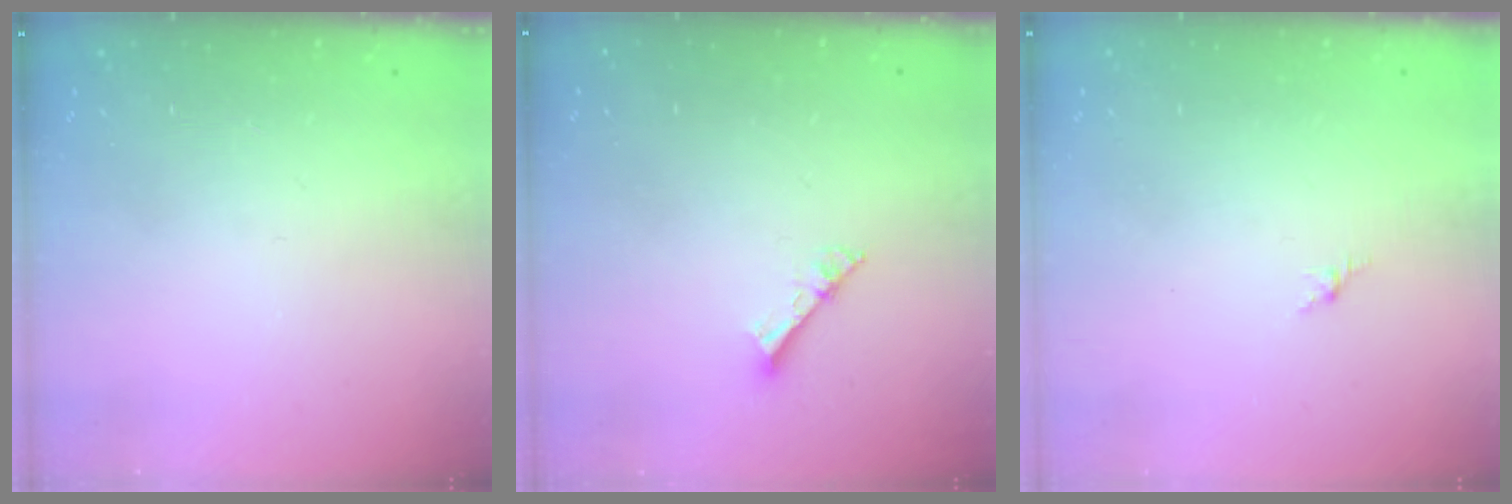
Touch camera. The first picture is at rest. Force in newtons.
{"total": 3.0, "press": 3.0, "slide": 0.4}
{"total": 0.0}